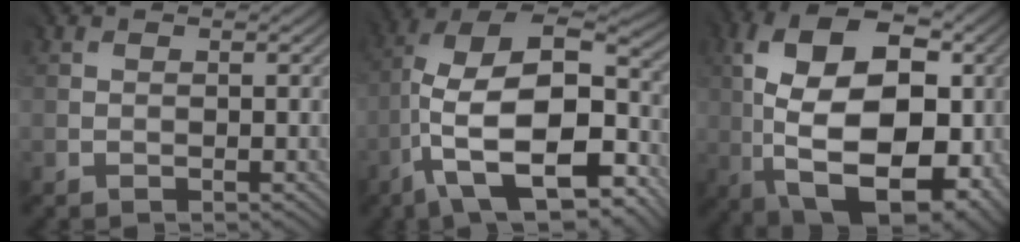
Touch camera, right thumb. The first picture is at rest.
{"total": 16.8, "force": [-6.4, 8.0, 13.3], "torque": [-0.223, -0.007, -0.098]}
{"total": 18.3, "force": [-0.6, 10.3, 15.1], "torque": [-0.245, 0.021, -0.014]}